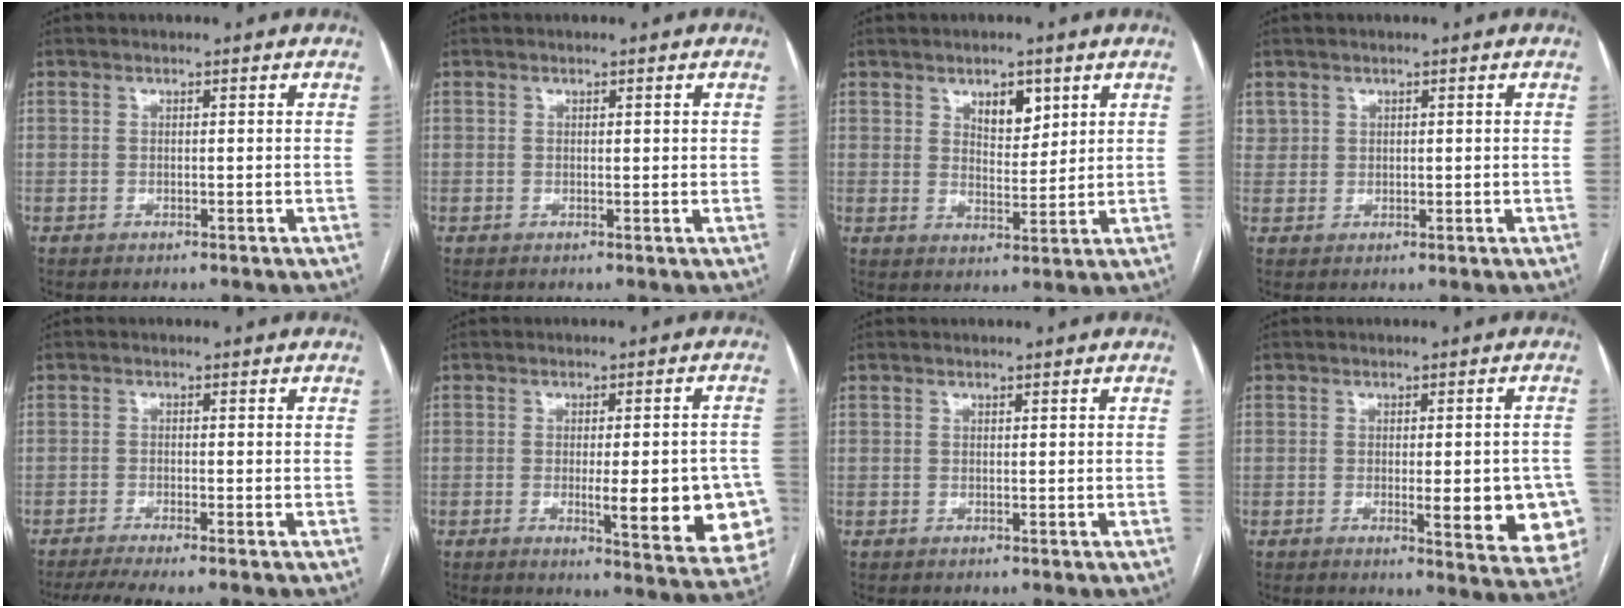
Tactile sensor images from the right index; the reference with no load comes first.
{"total": 0.8, "force": [0.3, 0.3, 0.6], "torque": [-0.007, -0.001, 0.004]}
{"total": 5.0, "force": [2.8, 2.4, 3.5], "torque": [-0.053, -0.002, 0.047]}
{"total": 2.1, "force": [1.2, 1.7, 0.2], "torque": [0.008, 0.005, 0.021]}
{"total": 5.8, "force": [-4.8, -0.4, 3.3], "torque": [-0.050, -0.011, -0.077]}
{"total": 13.5, "force": [-3.0, 2.9, 12.8], "torque": [-0.103, 0.001, -0.027]}
{"total": 0.0}
{"total": 10.8, "force": [-2.4, 2.6, 10.2], "torque": [-0.083, -0.007, -0.024]}